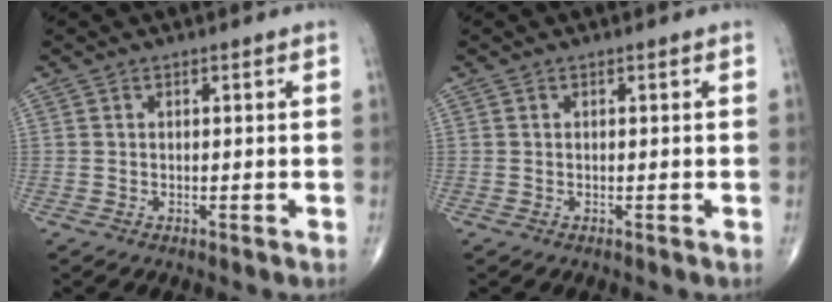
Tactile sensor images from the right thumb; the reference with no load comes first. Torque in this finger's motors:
{"motor_torque": [-0.09, -0.09, 0.00, 0.00, 0.00]}